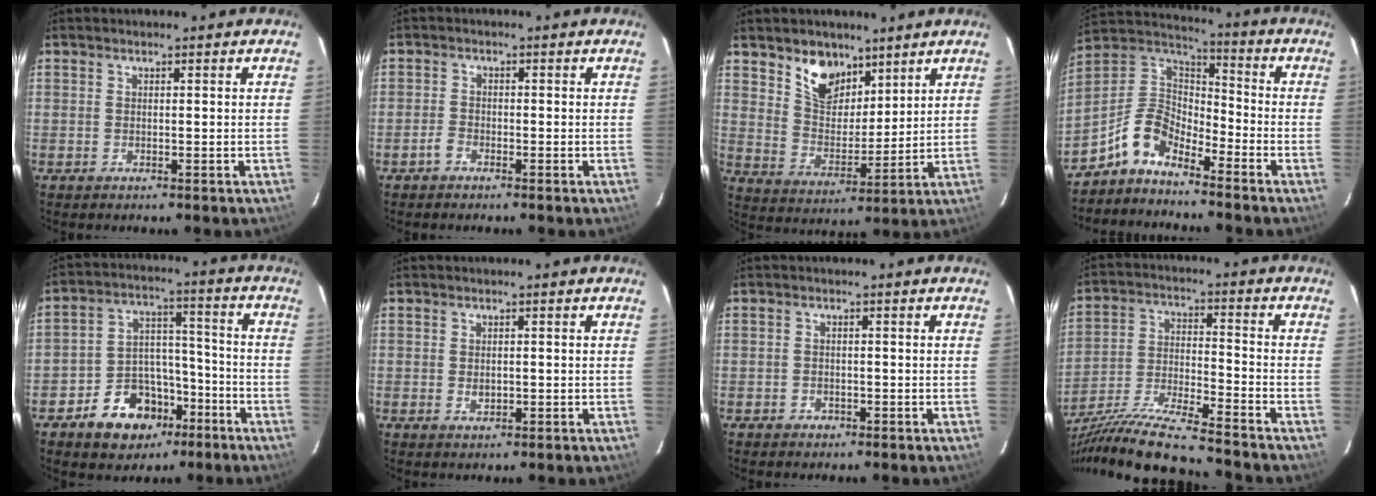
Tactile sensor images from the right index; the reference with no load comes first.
{"total": 1.9, "force": [-1.5, 1.1, 0.6], "torque": [-0.014, 0.004, -0.028]}
{"total": 9.9, "force": [6.7, 5.8, 4.3], "torque": [-0.075, 0.002, 0.128]}
{"total": 9.9, "force": [-7.1, 4.8, 5.2], "torque": [-0.125, 0.034, -0.150]}
{"total": 12.2, "force": [-7.1, 8.6, 4.9], "torque": [-0.102, 0.040, -0.096]}
{"total": 1.9, "force": [-0.2, 1.4, 1.2], "torque": [-0.017, -0.001, -0.002]}
{"total": 1.8, "force": [-1.1, 1.4, 0.3], "torque": [-0.006, 0.003, -0.014]}
{"total": 19.1, "force": [-16.6, 0.5, 9.4], "torque": [-0.190, -0.046, -0.292]}